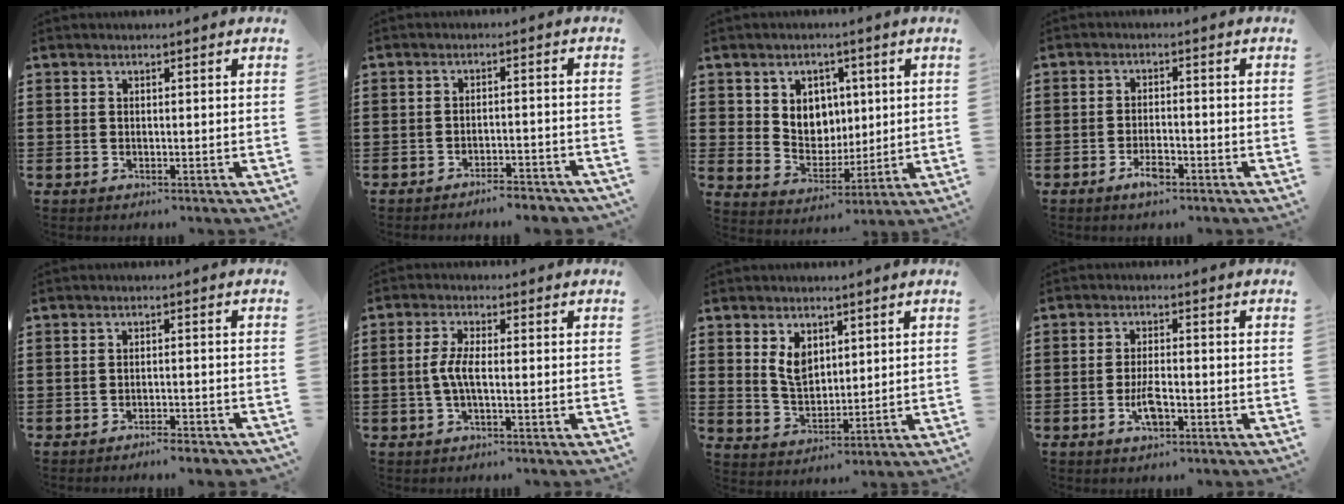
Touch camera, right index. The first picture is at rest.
{"total": 3.1, "force": [-3.0, 0.0, 0.5], "torque": [-0.010, 0.002, -0.063]}
{"total": 5.5, "force": [2.2, 4.9, 1.0], "torque": [-0.031, 0.002, 0.037]}
{"total": 3.4, "force": [-1.9, 1.1, 2.6], "torque": [-0.050, 0.000, -0.037]}
{"total": 2.5, "force": [-2.4, -0.1, 0.5], "torque": [-0.009, 0.001, -0.049]}
{"total": 3.6, "force": [-0.6, 0.9, 3.5], "torque": [-0.091, -0.007, -0.021]}
{"total": 4.8, "force": [2.2, 3.1, 2.9], "torque": [-0.058, 0.007, 0.040]}
{"total": 4.3, "force": [-1.6, 1.4, 3.7], "torque": [-0.077, -0.002, -0.031]}